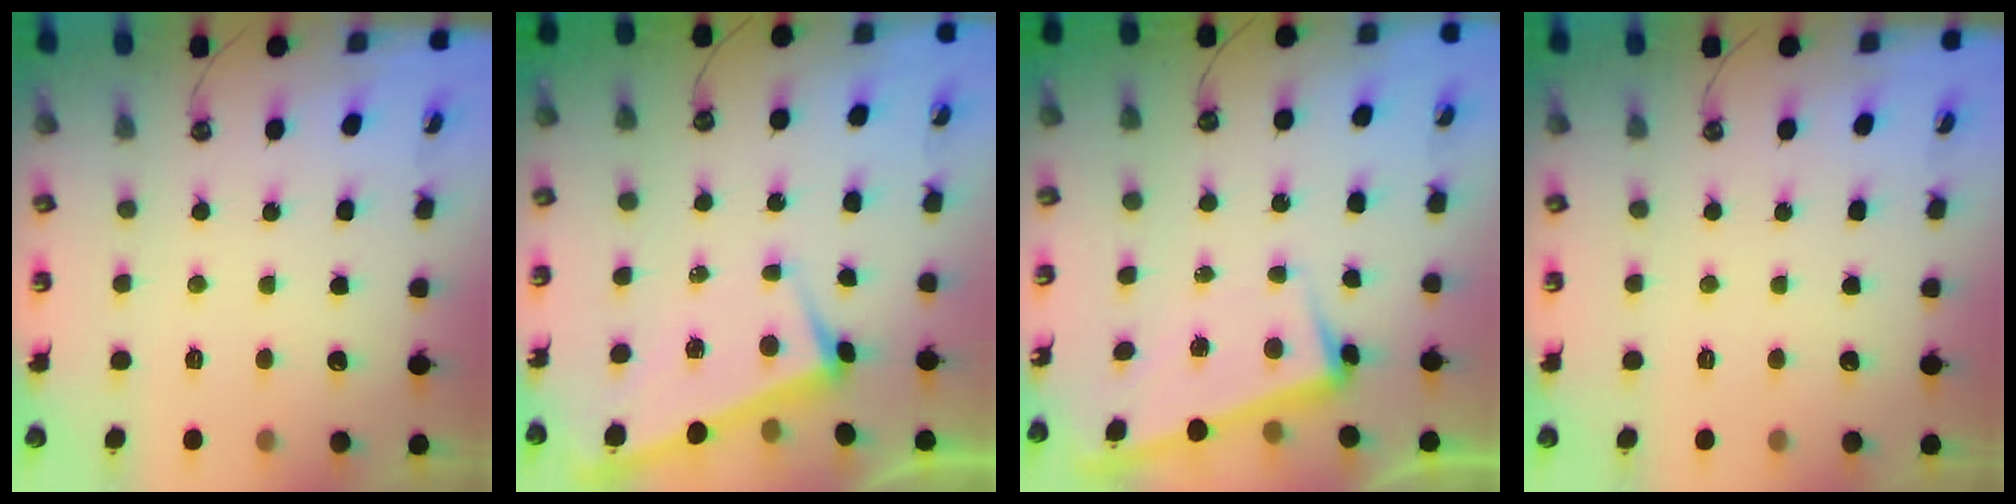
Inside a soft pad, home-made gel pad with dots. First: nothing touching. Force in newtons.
{"total": 3.9, "press": 3.9, "slide": 0.1}
{"total": 3.3, "press": 3.1, "slide": 1.1}
{"total": 0.0}